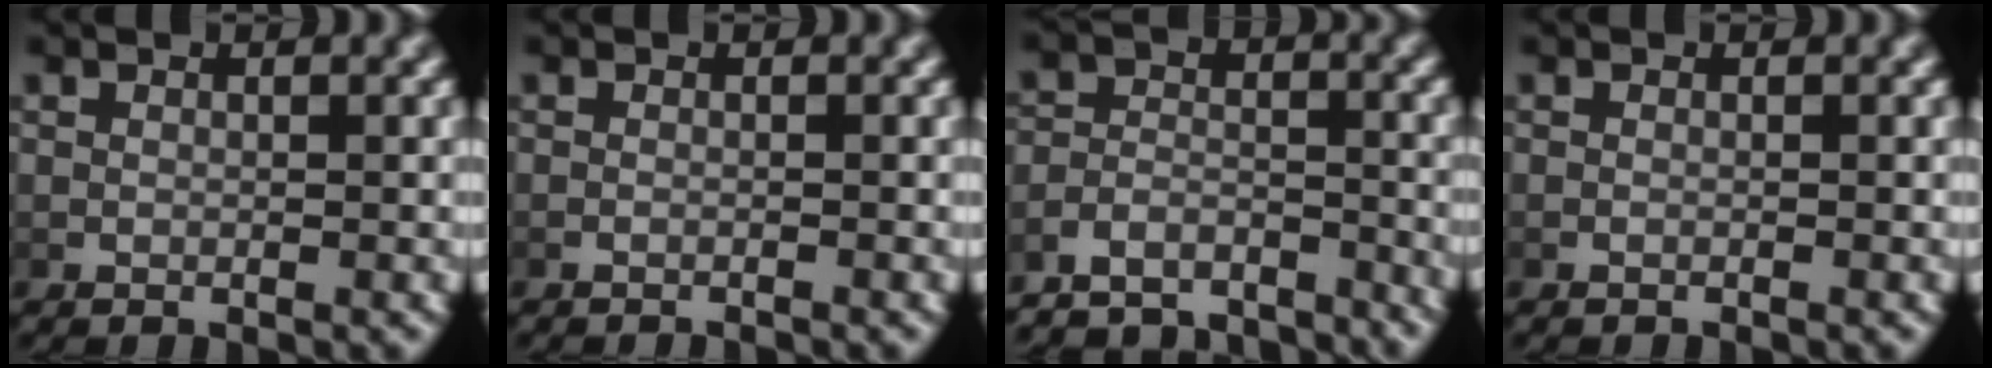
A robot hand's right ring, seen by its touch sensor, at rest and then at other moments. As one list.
[{"total": 1.3, "force": [-1.3, 0.1, 0.1], "torque": [-0.004, 0.000, -0.021]}, {"total": 8.7, "force": [-8.2, 2.6, 1.4], "torque": [-0.011, -0.023, -0.133]}, {"total": 0.5, "force": [-0.5, 0.0, 0.1], "torque": [0.000, 0.003, -0.010]}]